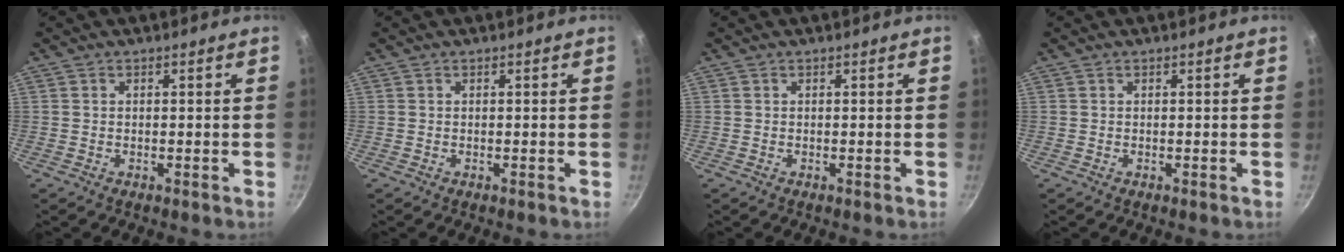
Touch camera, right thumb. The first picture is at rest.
{"total": 0.0}
{"total": 0.0}
{"total": 0.0}